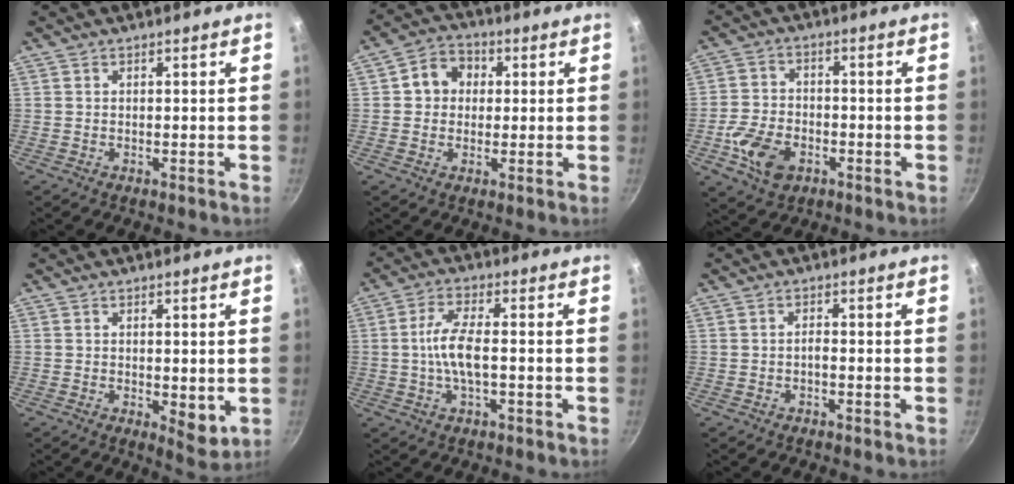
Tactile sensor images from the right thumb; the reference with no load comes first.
{"total": 6.9, "force": [1.3, 6.0, 3.2], "torque": [-0.018, 0.012, 0.009]}
{"total": 9.5, "force": [-3.6, 6.4, 6.0], "torque": [-0.105, 0.018, -0.068]}
{"total": 4.5, "force": [-0.2, 2.1, 4.0], "torque": [-0.054, -0.016, 0.002]}
{"total": 7.0, "force": [-0.8, 2.6, 6.5], "torque": [-0.128, 0.017, -0.023]}
{"total": 1.2, "force": [-0.6, 0.5, 0.8], "torque": [-0.012, 0.010, -0.012]}